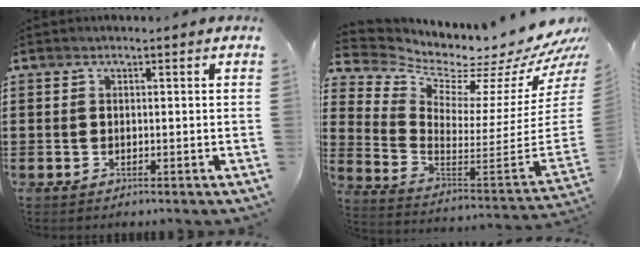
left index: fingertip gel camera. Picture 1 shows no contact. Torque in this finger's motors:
{"motor_torque": [2.04, -0.10, -0.06, -0.08]}